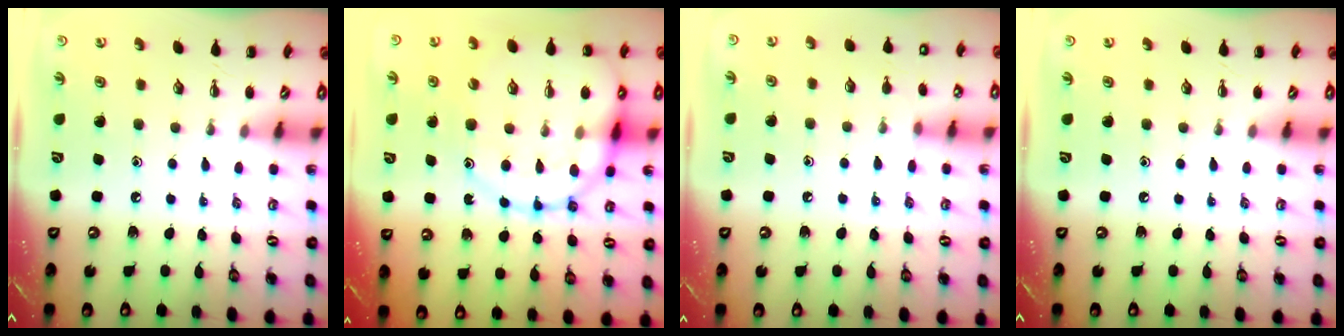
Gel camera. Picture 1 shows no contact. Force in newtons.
{"total": 20.7, "press": 20.5, "slide": 2.6}
{"total": 8.9, "press": 8.7, "slide": 2.0}
{"total": 0.0}